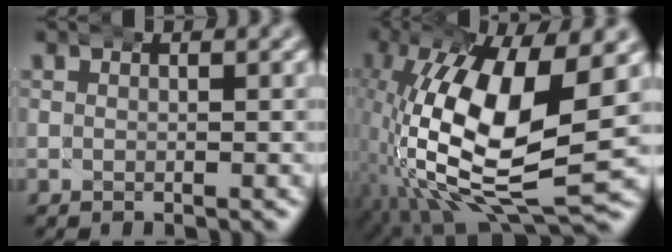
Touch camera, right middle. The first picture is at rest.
{"total": 15.7, "force": [-0.7, 7.7, 13.7], "torque": [-0.278, -0.040, 0.018]}